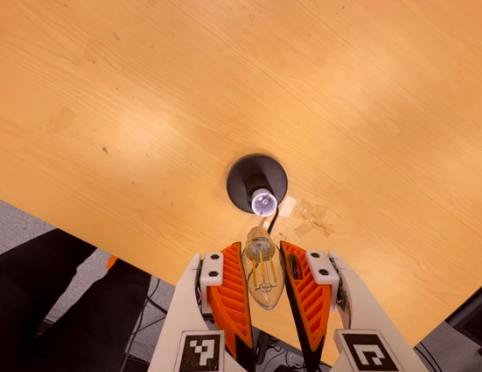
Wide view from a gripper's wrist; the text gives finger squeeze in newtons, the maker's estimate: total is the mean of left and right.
{"total": 10.3, "left": 9.6, "right": 10.9}